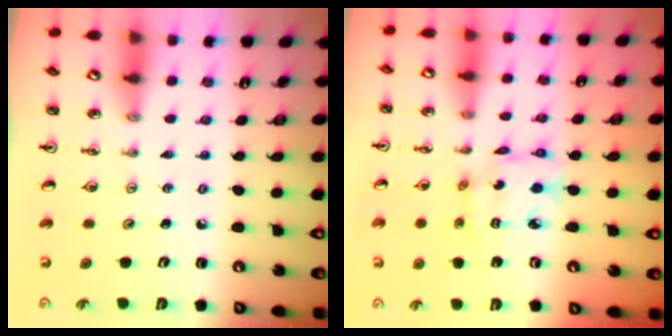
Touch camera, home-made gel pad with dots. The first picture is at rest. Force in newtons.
{"total": 10.0, "press": 10.0, "slide": 0.7}